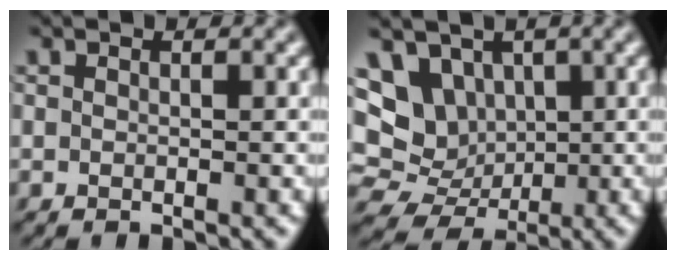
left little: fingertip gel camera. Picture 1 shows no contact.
{"total": 9.9, "force": [2.0, 8.4, 4.9], "torque": [-0.086, 0.028, 0.005]}